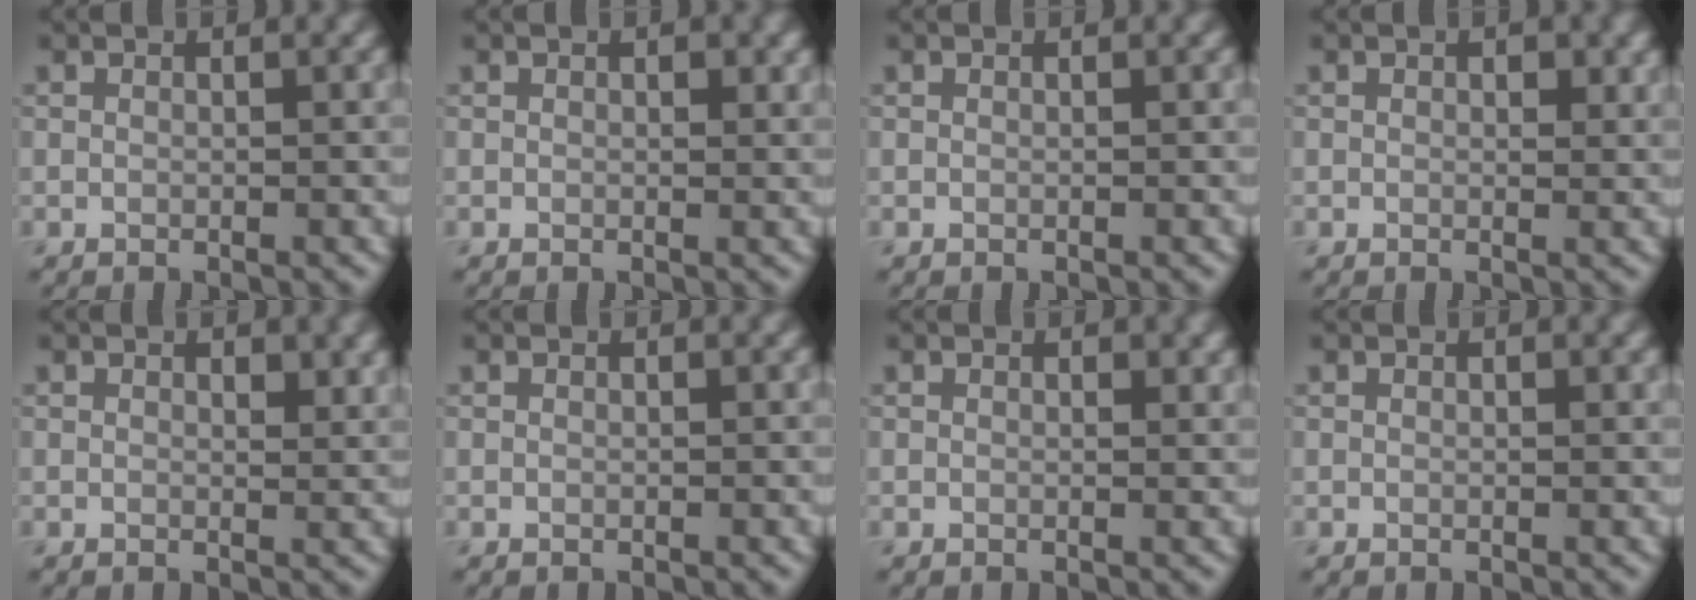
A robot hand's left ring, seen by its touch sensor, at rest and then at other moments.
{"total": 1.1, "force": [0.4, 0.5, 0.9], "torque": [-0.009, -0.002, 0.006]}
{"total": 0.0}
{"total": 1.4, "force": [0.5, 0.7, 1.1], "torque": [-0.011, -0.003, 0.007]}
{"total": 1.3, "force": [0.7, 0.6, 1.0], "torque": [-0.010, -0.004, 0.013]}
{"total": 0.0}
{"total": 0.7, "force": [0.4, 0.3, 0.5], "torque": [-0.006, -0.002, 0.006]}
{"total": 0.0}